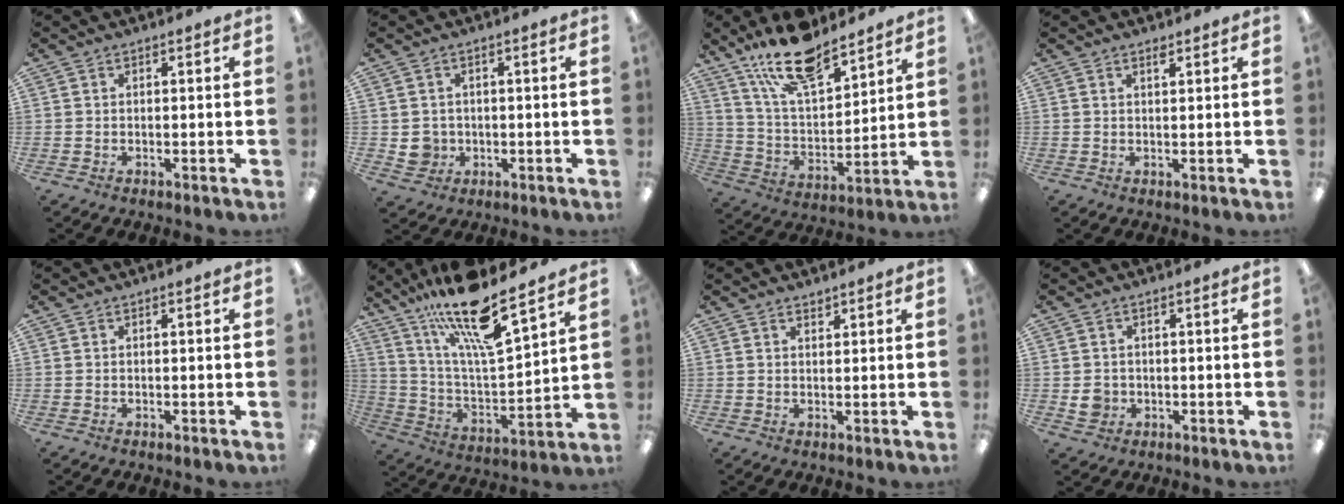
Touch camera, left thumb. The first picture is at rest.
{"total": 3.6, "force": [0.1, 3.5, 0.7], "torque": [-0.009, 0.004, 0.003]}
{"total": 18.0, "force": [13.7, 6.8, 9.5], "torque": [-0.175, -0.073, 0.241]}
{"total": 1.3, "force": [1.2, 0.4, 0.5], "torque": [-0.004, -0.004, 0.020]}
{"total": 0.0}
{"total": 19.4, "force": [15.0, 4.0, 11.7], "torque": [-0.223, -0.091, 0.252]}
{"total": 1.4, "force": [1.3, 0.3, 0.2], "torque": [-0.004, -0.002, 0.025]}
{"total": 3.6, "force": [-0.4, 3.3, 1.4], "torque": [-0.007, 0.000, -0.007]}